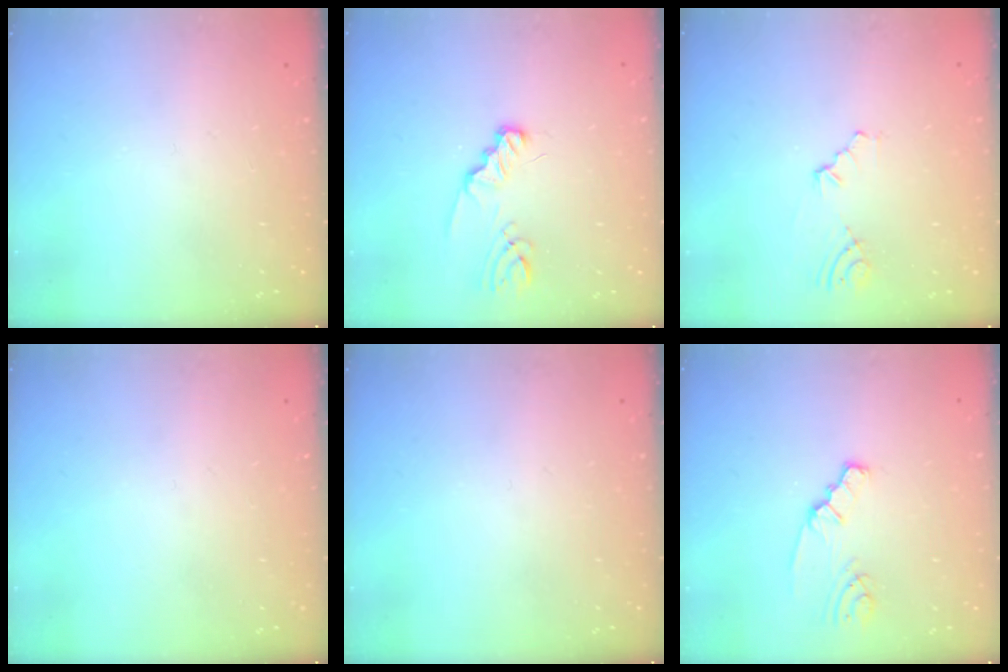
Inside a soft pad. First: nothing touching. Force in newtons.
{"total": 3.3, "press": 3.3, "slide": 0.4}
{"total": 3.4, "press": 2.8, "slide": 2.0}
{"total": 0.0}
{"total": 0.0}
{"total": 2.0, "press": 2.0, "slide": 0.2}